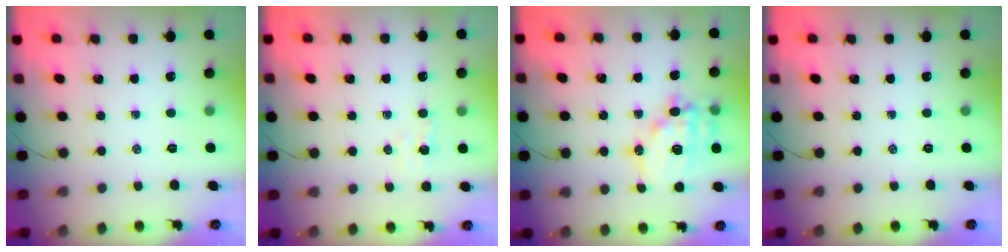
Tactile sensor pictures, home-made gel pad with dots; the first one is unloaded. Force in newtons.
{"total": 3.6, "press": 3.4, "slide": 1.1}
{"total": 15.1, "press": 14.8, "slide": 3.0}
{"total": 0.0}